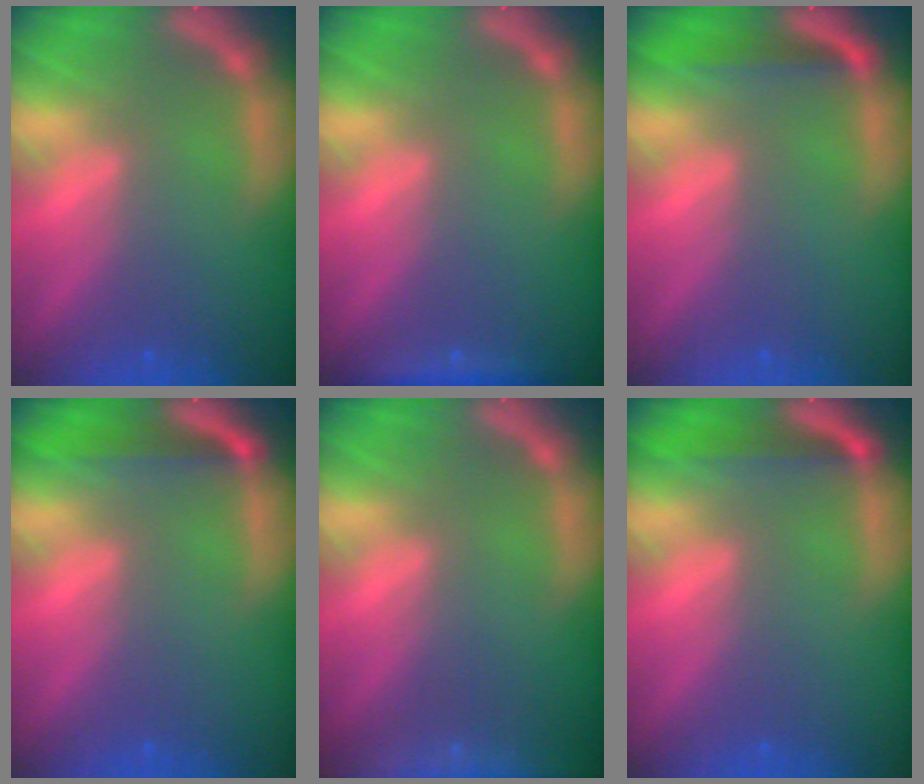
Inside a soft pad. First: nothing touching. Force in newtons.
{"total": 1.9}
{"total": 2.5}
{"total": 3.0}
{"total": 8.5}
{"total": 3.0}